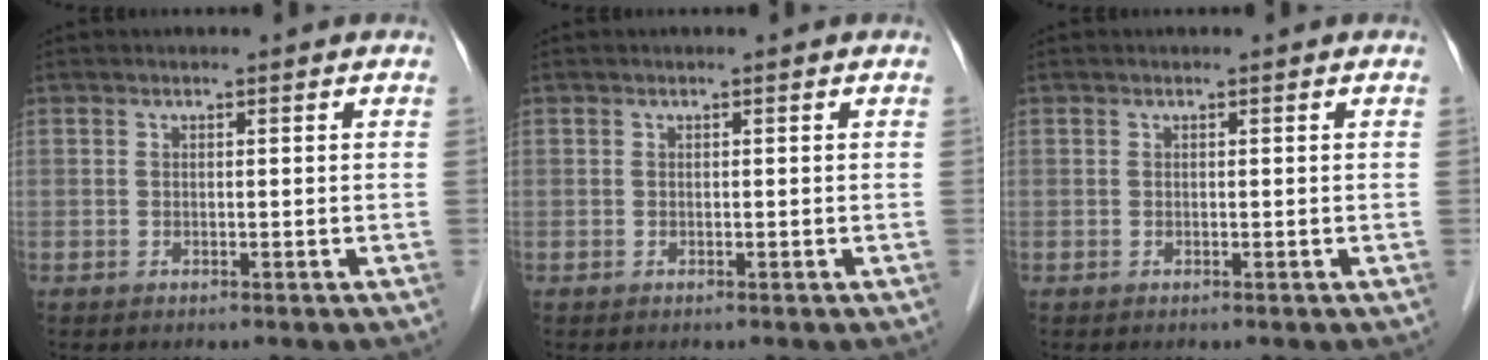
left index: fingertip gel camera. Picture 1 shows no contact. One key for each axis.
{"total": 0.0}
{"total": 0.0}